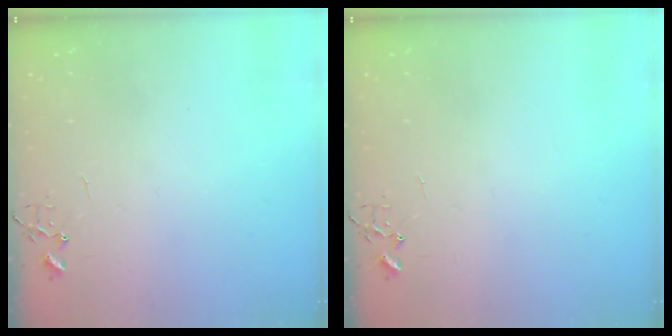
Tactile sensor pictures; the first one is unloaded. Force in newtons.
{"total": 0.0}